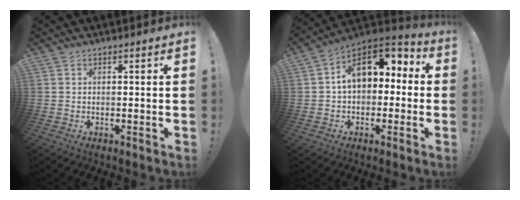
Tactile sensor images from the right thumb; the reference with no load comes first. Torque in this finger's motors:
{"motor_torque": [2.21, 2.19, 1.36, -0.22, 0.07]}